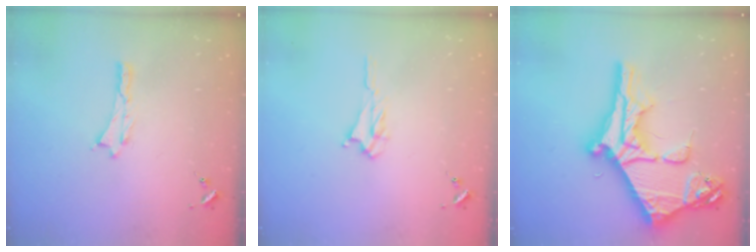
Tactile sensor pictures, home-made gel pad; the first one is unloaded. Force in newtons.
{"total": 2.5, "press": 2.5, "slide": 0.3}
{"total": 14.2, "press": 14.1, "slide": 1.3}